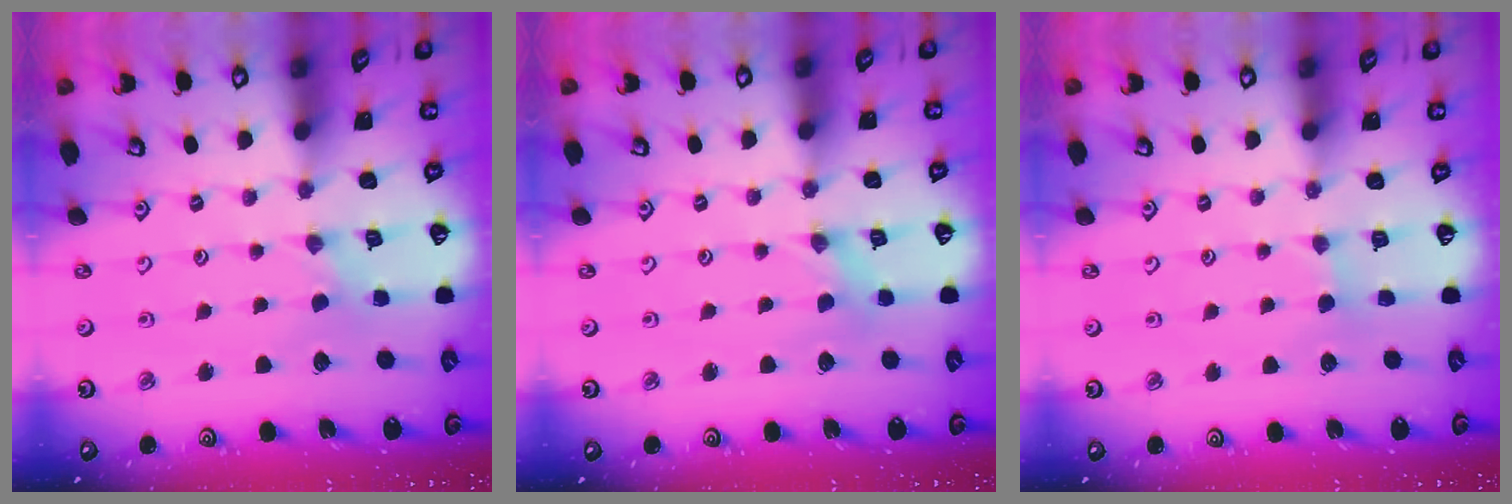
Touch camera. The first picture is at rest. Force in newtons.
{"total": 0.0}
{"total": 2.1, "press": 2.0, "slide": 0.3}